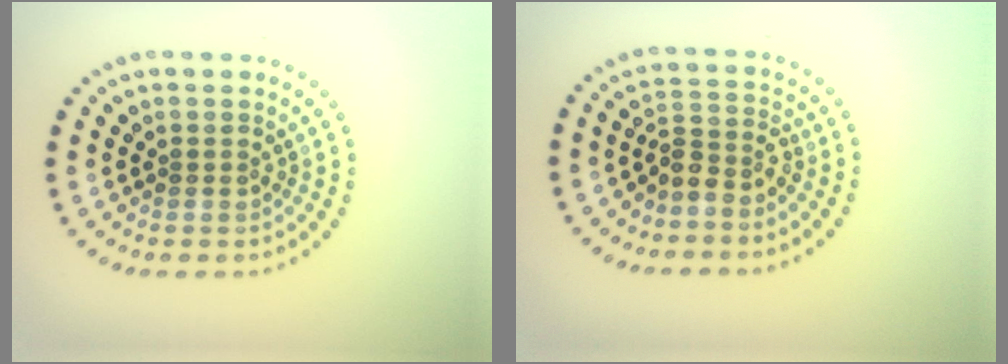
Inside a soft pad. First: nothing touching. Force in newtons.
{"total": 2.5, "press": 1.8, "slide": 1.7}